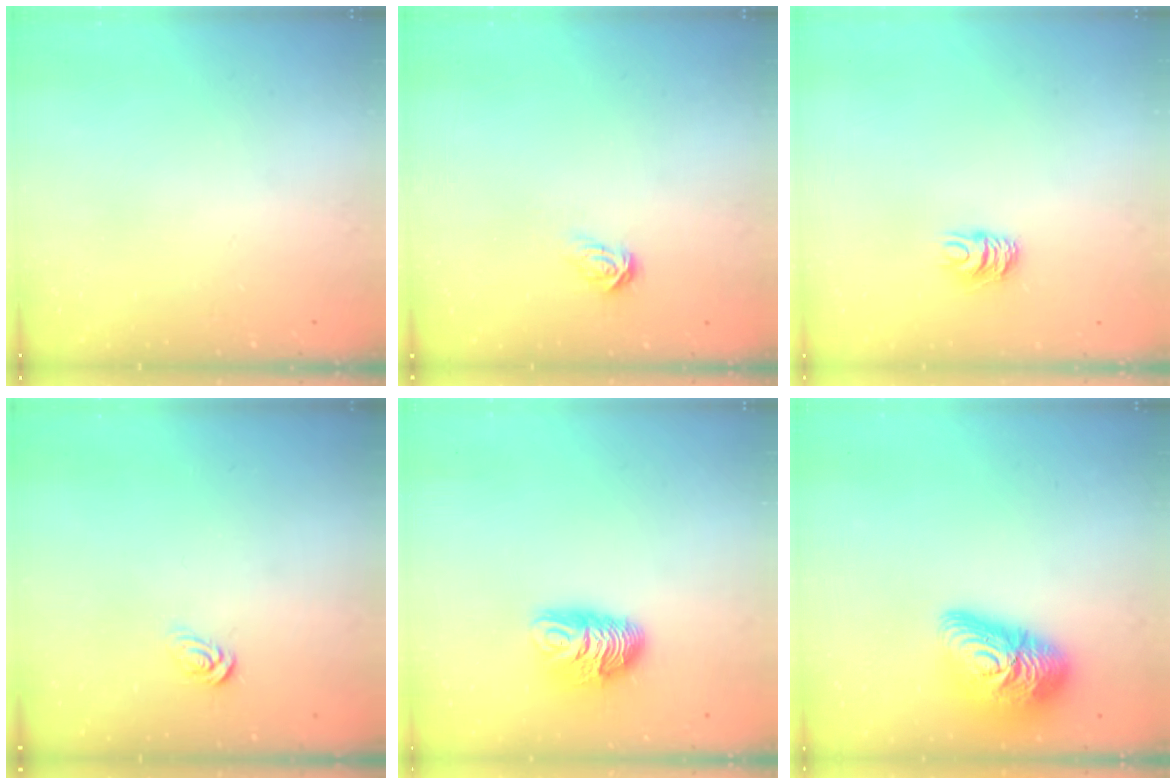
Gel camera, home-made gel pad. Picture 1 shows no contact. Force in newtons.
{"total": 3.9, "press": 3.9, "slide": 0.1}
{"total": 5.9, "press": 5.9, "slide": 0.5}
{"total": 3.7, "press": 3.7, "slide": 0.4}
{"total": 9.0, "press": 9.0, "slide": 0.5}
{"total": 16.1, "press": 16.1, "slide": 0.9}